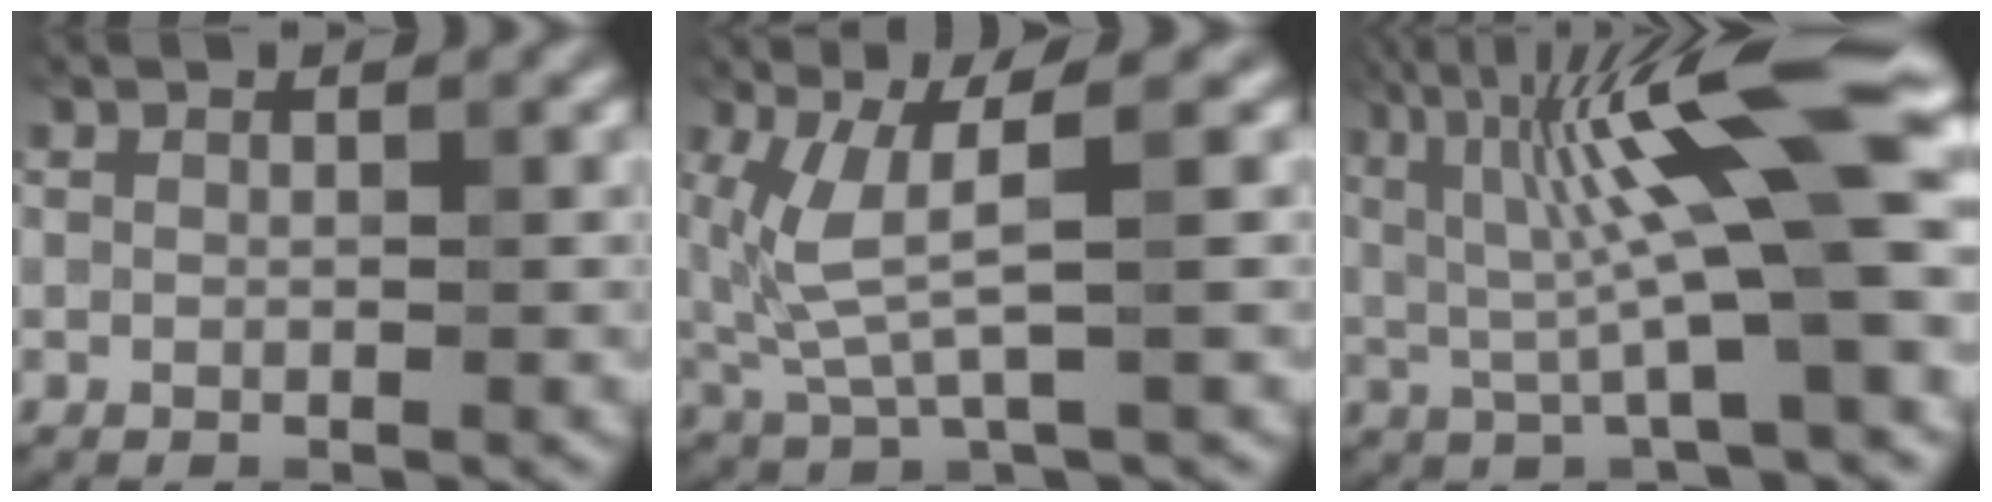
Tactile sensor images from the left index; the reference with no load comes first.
{"total": 4.2, "force": [1.0, 0.6, 4.0], "torque": [-0.111, -0.007, 0.033]}
{"total": 12.2, "force": [2.6, 2.0, 11.7], "torque": [-0.187, 0.016, 0.050]}